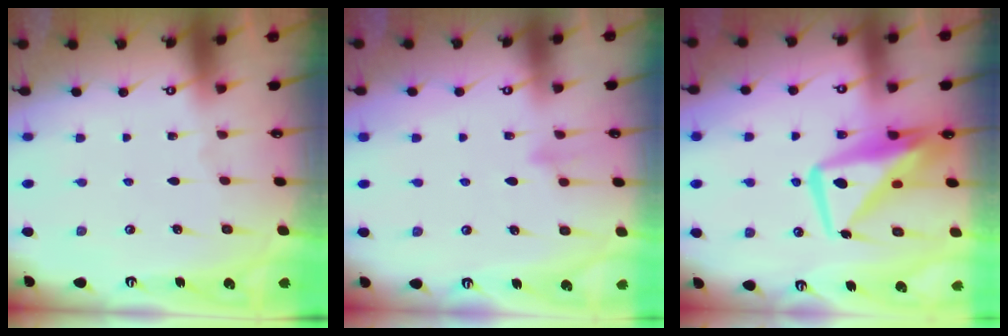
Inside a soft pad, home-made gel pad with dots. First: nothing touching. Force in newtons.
{"total": 7.7, "press": 7.7, "slide": 0.8}
{"total": 12.5, "press": 12.4, "slide": 1.4}